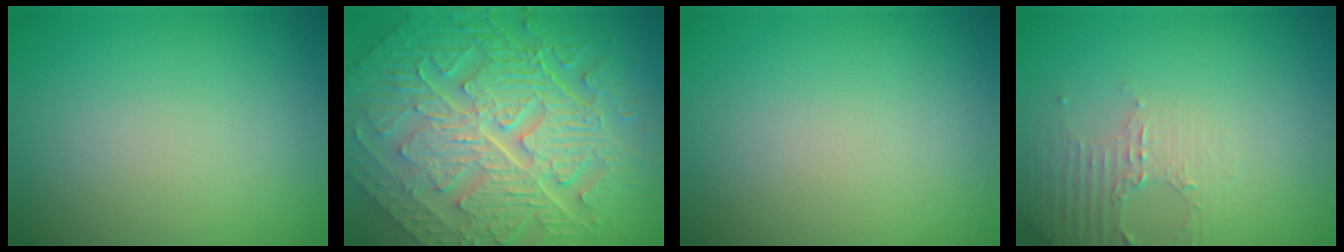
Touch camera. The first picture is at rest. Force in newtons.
{"total": 11.6, "press": 7.8, "slide": 8.6}
{"total": 0.0}
{"total": 2.6, "press": 2.5, "slide": 0.7}